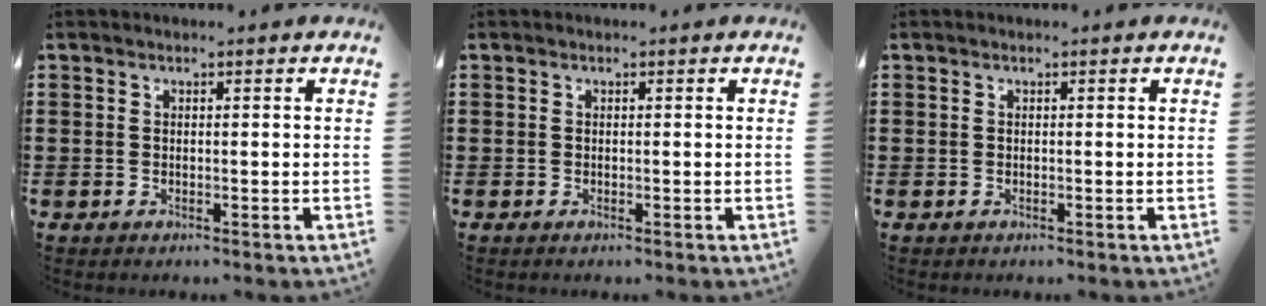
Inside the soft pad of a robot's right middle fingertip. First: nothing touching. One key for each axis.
{"total": 0.0}
{"total": 0.0}